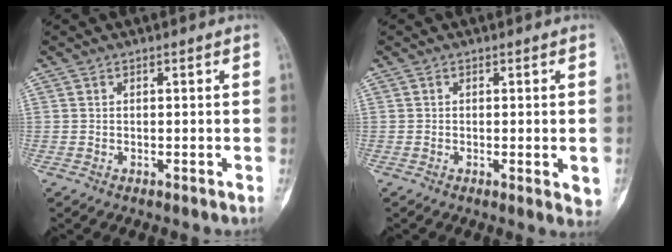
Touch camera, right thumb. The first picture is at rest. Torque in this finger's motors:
{"motor_torque": [-0.21, 0.31, -0.27, -0.11, 0.00]}